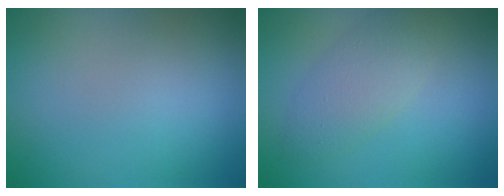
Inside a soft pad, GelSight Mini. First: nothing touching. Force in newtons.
{"total": 3.3, "press": 3.3, "slide": 0.1}